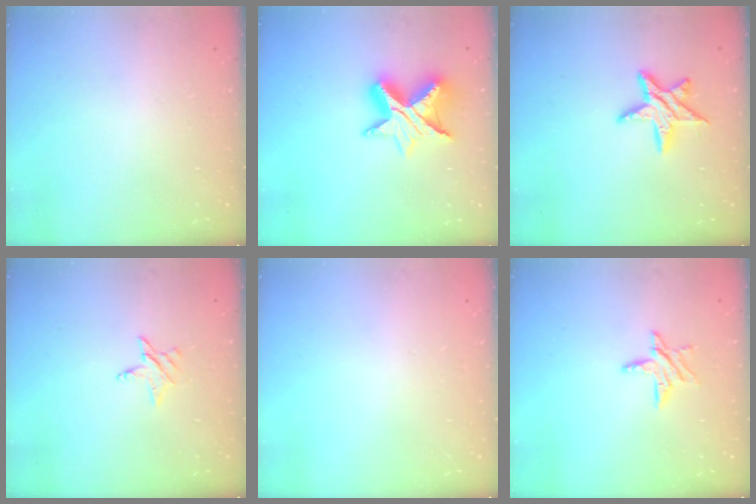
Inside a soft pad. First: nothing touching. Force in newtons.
{"total": 11.6, "press": 11.5, "slide": 0.7}
{"total": 10.6, "press": 10.6, "slide": 0.5}
{"total": 2.7, "press": 2.7, "slide": 0.2}
{"total": 0.0}
{"total": 6.5, "press": 6.5, "slide": 0.2}